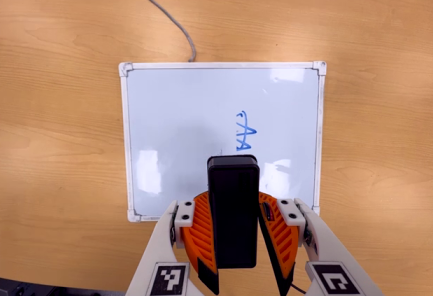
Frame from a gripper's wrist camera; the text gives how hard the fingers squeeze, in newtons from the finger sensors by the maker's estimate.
{"total": 8.1, "left": 8.5, "right": 7.7}